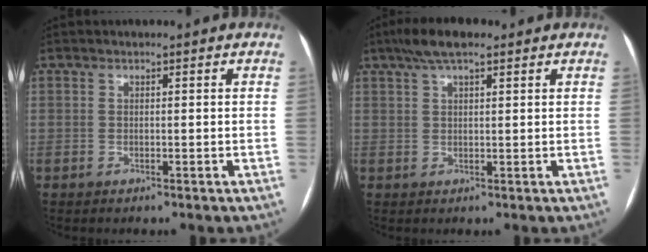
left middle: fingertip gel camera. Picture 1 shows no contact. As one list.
[{"total": 6.0, "force": [4.1, 1.5, 4.1], "torque": [-0.080, 0.026, 0.069]}]